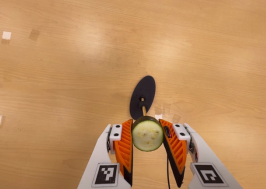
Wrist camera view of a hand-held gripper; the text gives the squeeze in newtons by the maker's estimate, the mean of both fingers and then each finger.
{"total": 8.6, "left": 7.5, "right": 9.6}